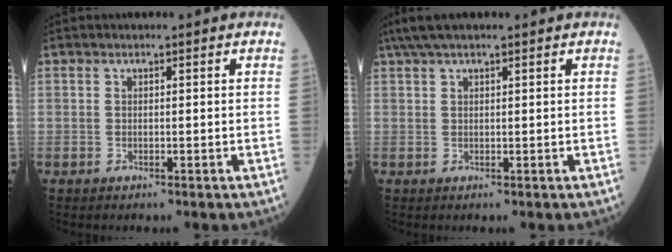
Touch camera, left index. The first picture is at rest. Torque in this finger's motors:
{"motor_torque": [0.46, -0.60, 0.10, 0.08]}